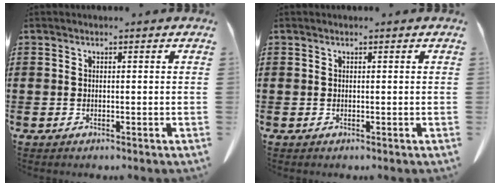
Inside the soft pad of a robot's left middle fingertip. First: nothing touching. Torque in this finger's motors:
{"motor_torque": [-0.96, 0.91, 0.00, 0.00]}